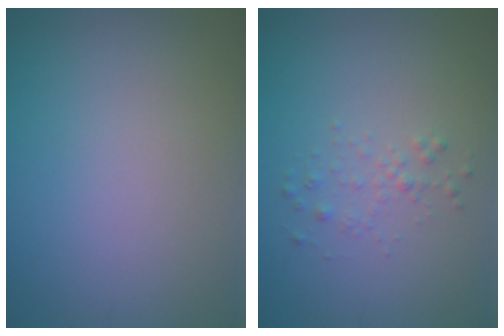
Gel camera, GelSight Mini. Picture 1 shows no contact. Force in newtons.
{"total": 1.1, "press": 1.1, "slide": 0.1}